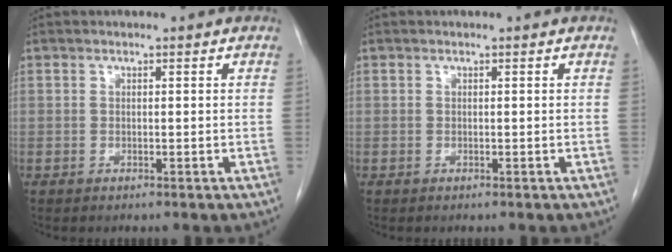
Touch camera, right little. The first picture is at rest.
{"total": 0.0}